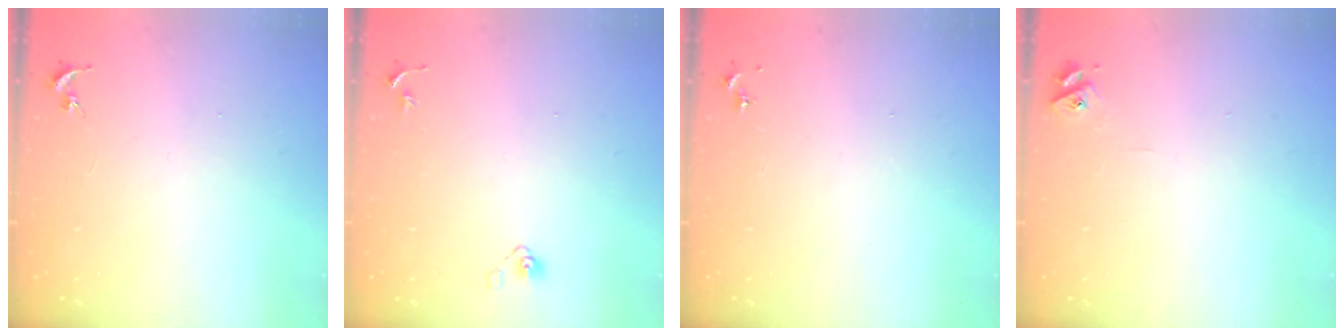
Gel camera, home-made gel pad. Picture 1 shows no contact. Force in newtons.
{"total": 3.8, "press": 3.3, "slide": 1.8}
{"total": 0.0}
{"total": 3.2, "press": 3.2, "slide": 0.4}